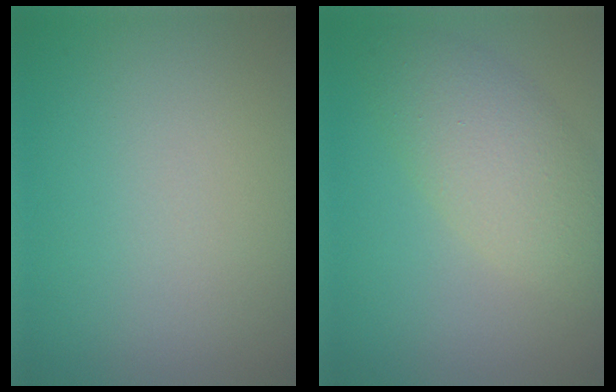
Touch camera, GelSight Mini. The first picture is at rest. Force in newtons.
{"total": 5.0, "press": 5.0, "slide": 0.3}